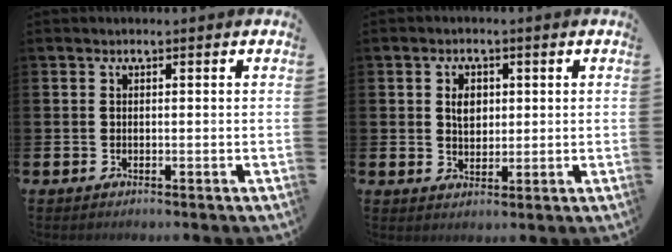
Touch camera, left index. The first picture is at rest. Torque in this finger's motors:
{"motor_torque": [0.76, -0.02, 0.11, 0.07]}